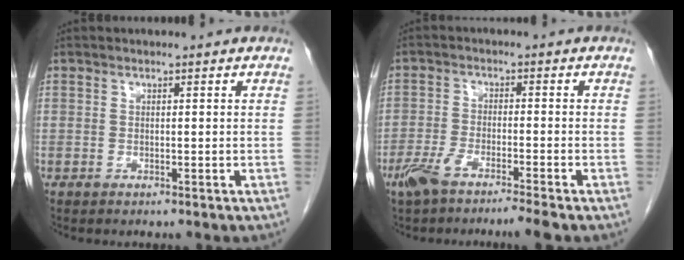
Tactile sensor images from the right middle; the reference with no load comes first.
{"total": 6.0, "force": [-4.5, 0.1, 4.0], "torque": [-0.075, -0.009, -0.084]}